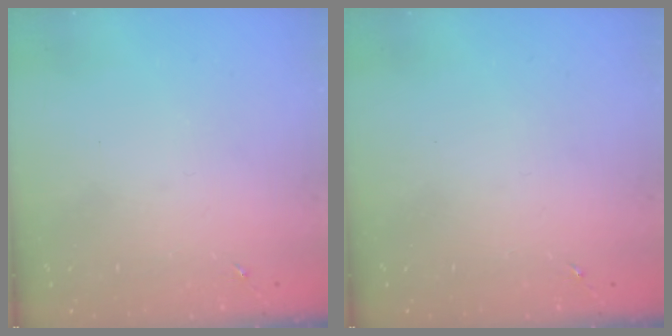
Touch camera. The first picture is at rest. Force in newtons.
{"total": 0.0}